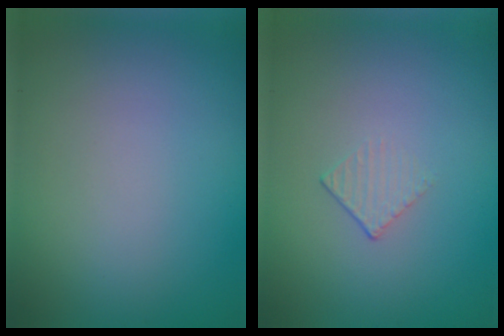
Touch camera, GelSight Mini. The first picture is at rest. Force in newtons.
{"total": 1.2, "press": 0.4, "slide": 1.2}